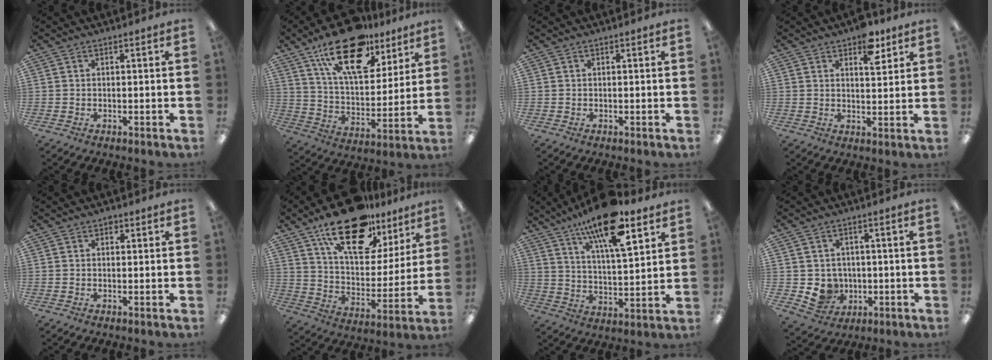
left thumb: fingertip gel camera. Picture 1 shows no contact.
{"total": 22.3, "force": [14.2, 10.3, 13.9], "torque": [-0.224, -0.068, 0.245]}
{"total": 0.0}
{"total": 8.2, "force": [5.1, 3.9, 5.0], "torque": [-0.047, -0.030, 0.082]}
{"total": 1.4, "force": [0.9, 0.9, 0.6], "torque": [-0.005, -0.001, 0.014]}
{"total": 21.7, "force": [14.6, 9.8, 12.7], "torque": [-0.195, -0.089, 0.252]}
{"total": 18.8, "force": [12.5, 6.0, 12.6], "torque": [-0.216, -0.061, 0.204]}
{"total": 6.2, "force": [-0.1, 6.1, 1.3], "torque": [-0.036, -0.002, 0.008]}